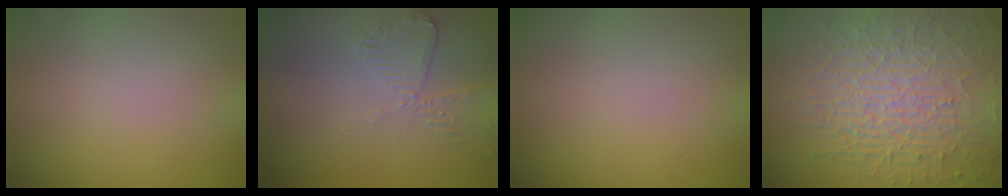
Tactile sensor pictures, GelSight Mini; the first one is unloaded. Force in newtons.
{"total": 2.0, "press": 1.9, "slide": 0.6}
{"total": 0.0}
{"total": 10.5, "press": 6.9, "slide": 7.9}